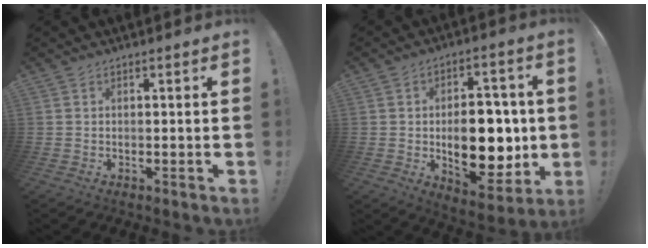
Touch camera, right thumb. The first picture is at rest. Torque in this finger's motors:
{"motor_torque": [2.01, 3.00, 1.34, -0.80, 0.09]}